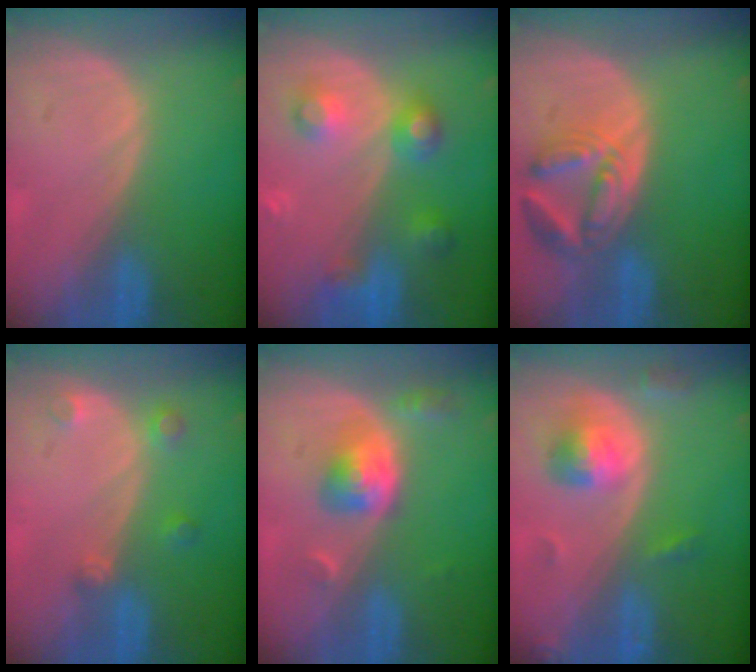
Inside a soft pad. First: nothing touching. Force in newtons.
{"total": 6.0, "press": 6.0, "slide": 0.3}
{"total": 7.8, "press": 6.9, "slide": 3.6}
{"total": 2.7, "press": 2.6, "slide": 0.5}
{"total": 5.2, "press": 4.8, "slide": 2.0}
{"total": 5.3, "press": 5.1, "slide": 1.5}